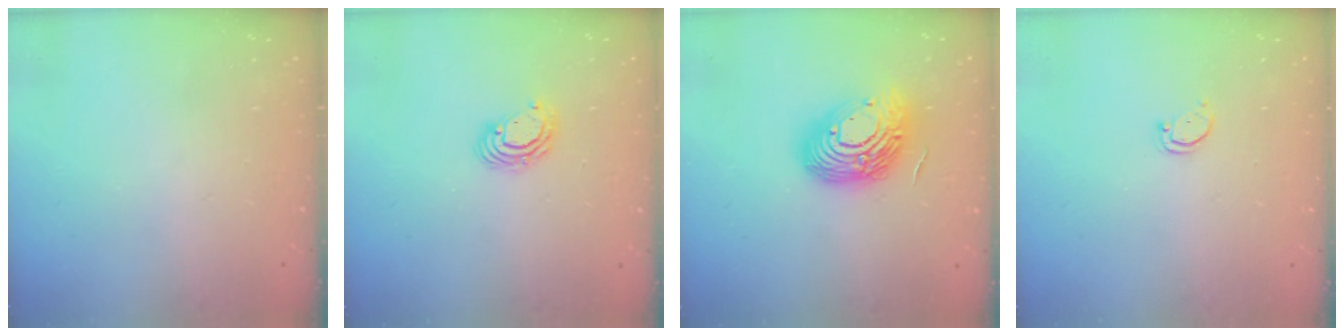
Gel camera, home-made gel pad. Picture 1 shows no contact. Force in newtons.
{"total": 5.7, "press": 5.7, "slide": 0.2}
{"total": 17.3, "press": 17.2, "slide": 1.2}
{"total": 1.8, "press": 1.8, "slide": 0.1}